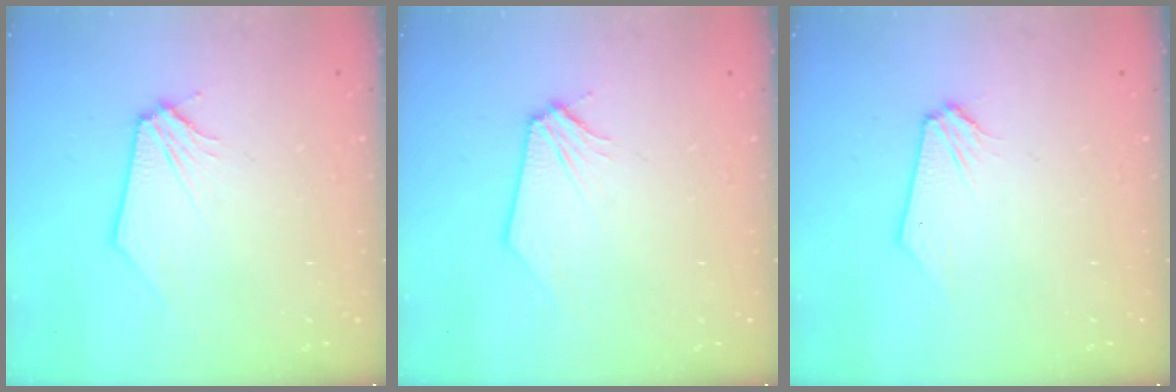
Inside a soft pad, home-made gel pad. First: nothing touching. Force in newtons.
{"total": 0.0}
{"total": 0.0}